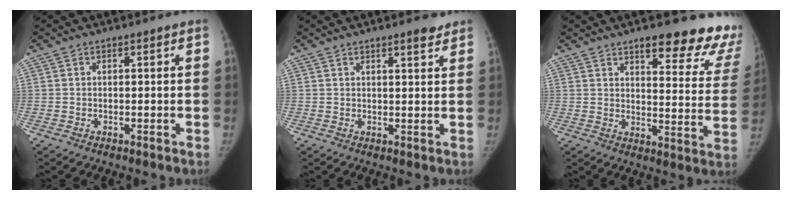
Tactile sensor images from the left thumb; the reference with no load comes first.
{"total": 2.7, "force": [2.1, 0.6, 1.6], "torque": [-0.016, -0.014, 0.028]}
{"total": 20.0, "force": [15.9, 5.6, 10.8], "torque": [-0.088, -0.099, 0.179]}